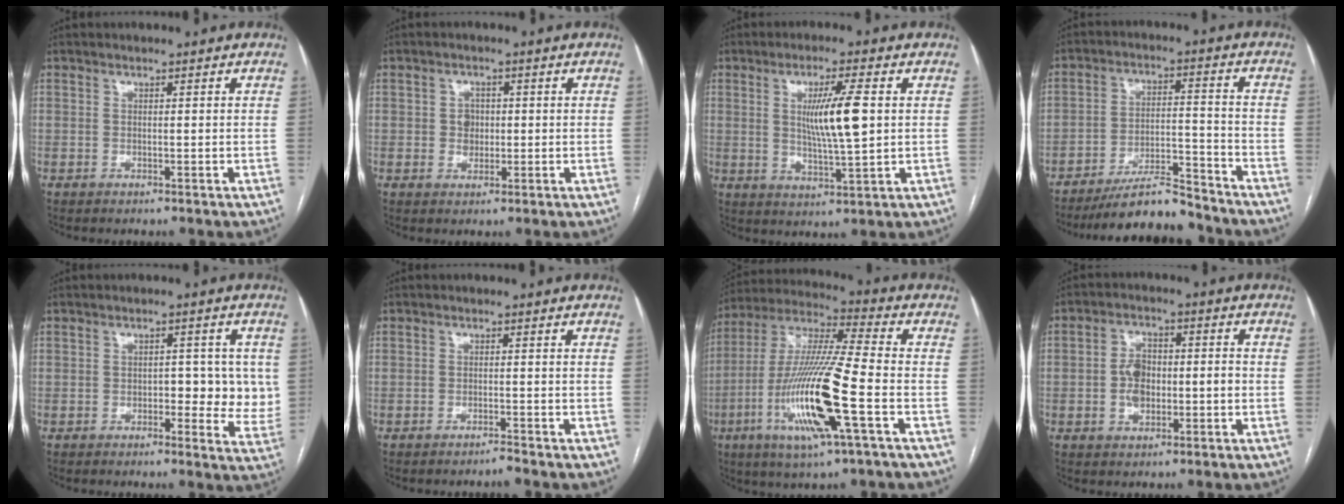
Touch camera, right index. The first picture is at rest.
{"total": 2.6, "force": [0.1, 2.2, 1.3], "torque": [-0.015, 0.005, 0.003]}
{"total": 8.5, "force": [1.4, 0.4, 8.4], "torque": [-0.148, -0.008, 0.027]}
{"total": 10.7, "force": [-9.8, 1.5, 3.9], "torque": [-0.060, 0.009, -0.170]}
{"total": 6.5, "force": [0.1, 3.5, 5.4], "torque": [-0.043, 0.005, 0.000]}
{"total": 1.2, "force": [-1.2, -0.3, 0.4], "torque": [-0.004, -0.002, -0.019]}
{"total": 18.6, "force": [-5.9, 1.0, 17.6], "torque": [-0.366, -0.019, -0.111]}
{"total": 5.8, "force": [-0.9, 3.5, 4.5], "torque": [-0.090, 0.018, -0.014]}